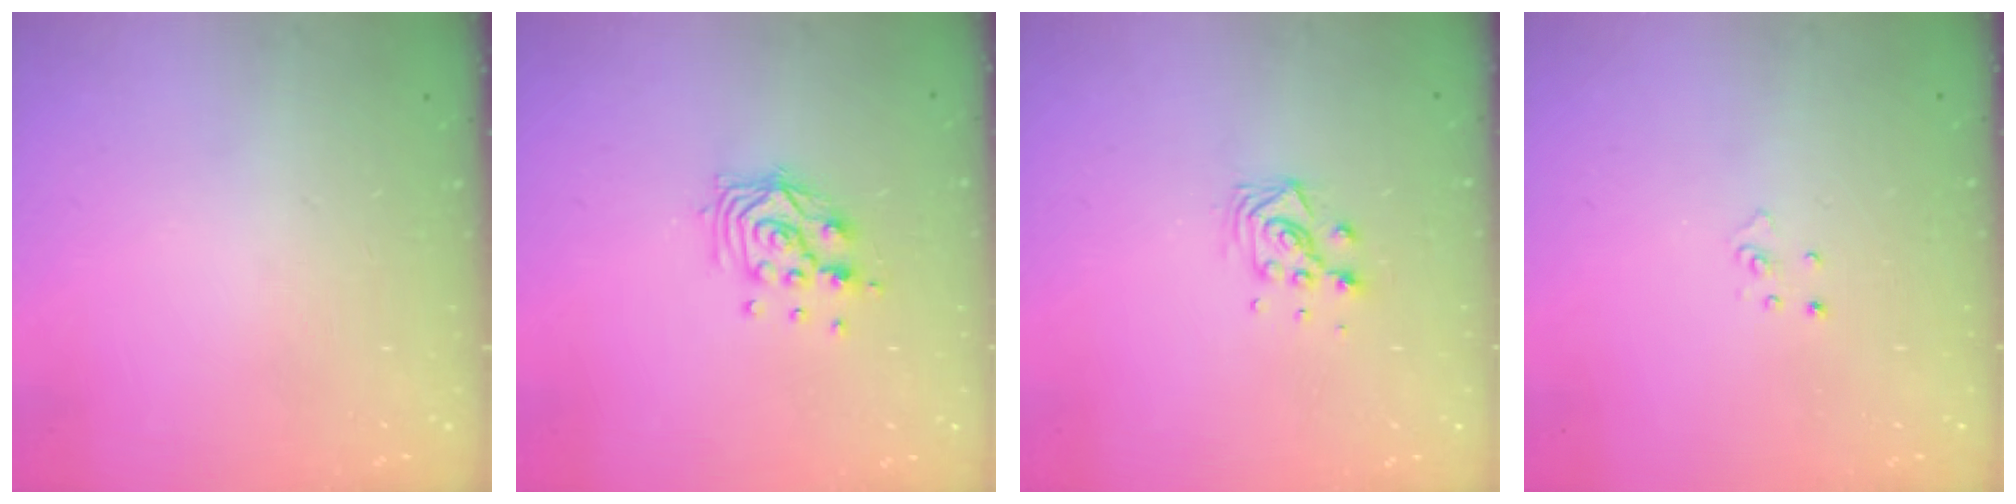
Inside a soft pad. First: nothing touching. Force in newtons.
{"total": 10.0, "press": 9.9, "slide": 0.7}
{"total": 6.2, "press": 6.2, "slide": 1.0}
{"total": 2.8, "press": 2.8, "slide": 0.2}